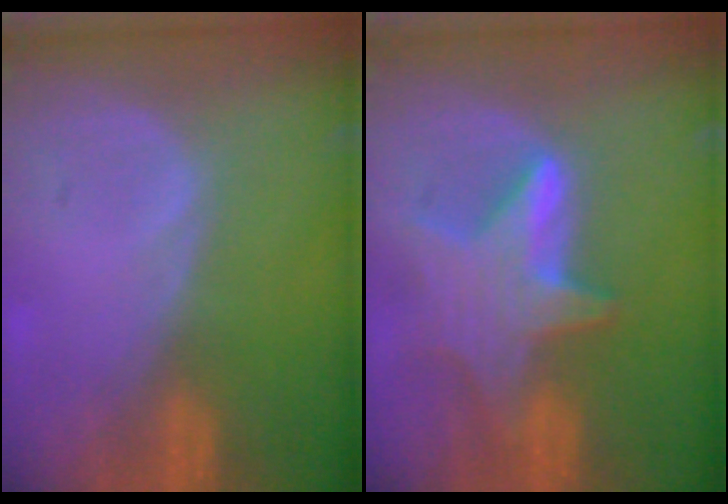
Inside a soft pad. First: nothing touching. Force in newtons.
{"total": 8.1, "press": 8.0, "slide": 0.6}